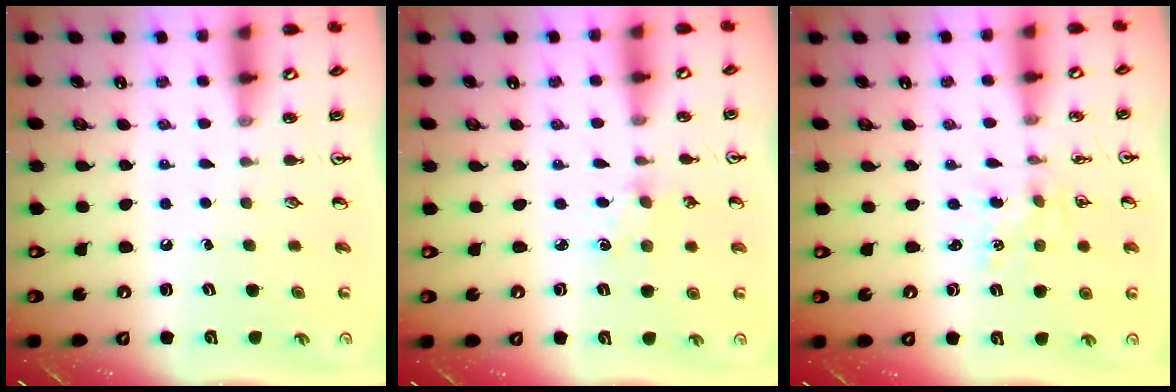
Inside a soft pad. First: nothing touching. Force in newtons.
{"total": 1.4, "press": 1.4, "slide": 0.2}
{"total": 1.0, "press": 1.0, "slide": 0.2}